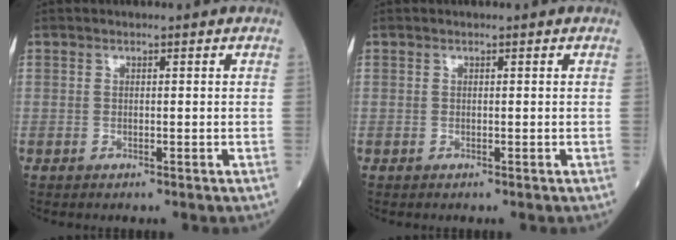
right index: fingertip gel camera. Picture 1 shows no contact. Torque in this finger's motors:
{"motor_torque": [0.05, 0.05, 0.00, 0.00]}